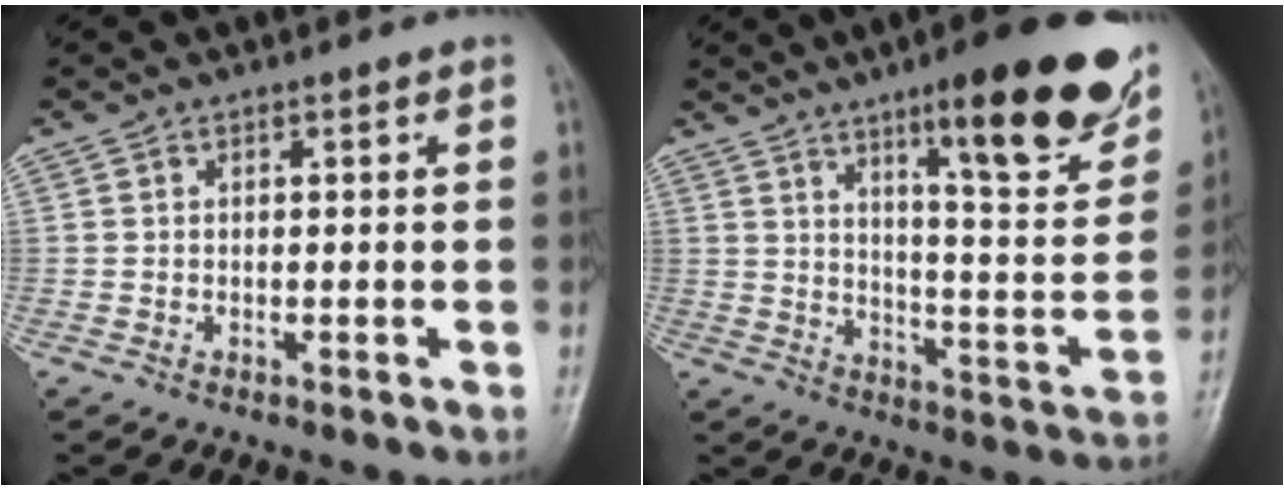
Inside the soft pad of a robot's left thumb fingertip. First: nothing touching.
{"total": 21.0, "force": [12.6, 4.5, 16.2], "torque": [-0.183, -0.062, 0.183]}